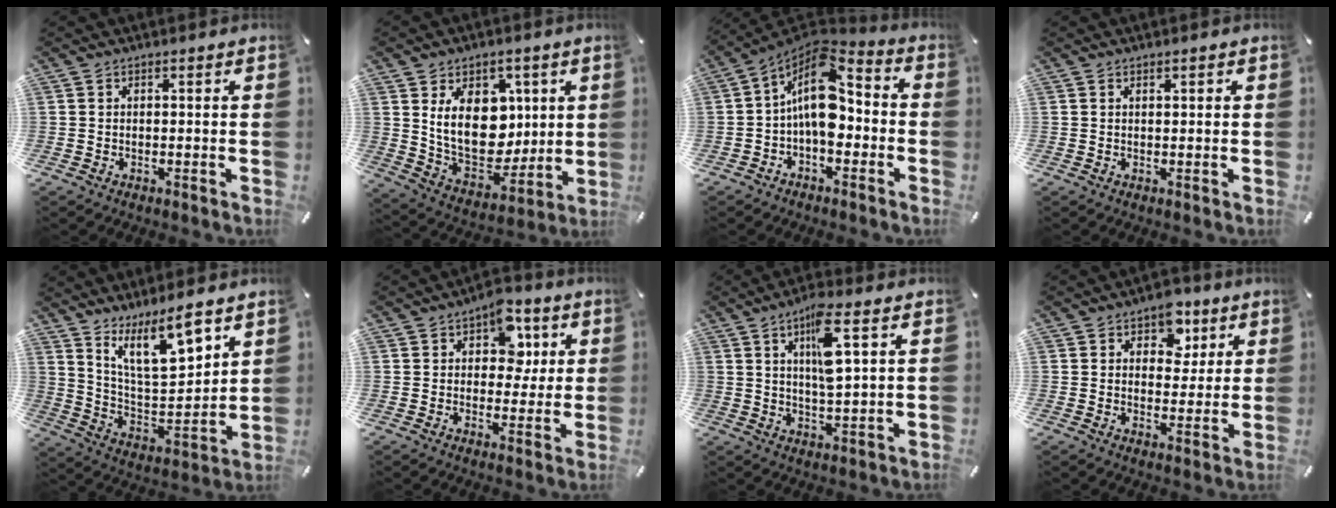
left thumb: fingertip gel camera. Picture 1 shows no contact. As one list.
[{"total": 16.7, "force": [4.0, 12.1, 10.8], "torque": [-0.191, -0.017, 0.079]}, {"total": 14.2, "force": [-0.6, 8.3, 11.5], "torque": [-0.223, -0.012, -0.016]}, {"total": 0.6, "force": [0.3, 0.2, 0.4], "torque": [-0.008, 0.000, 0.006]}, {"total": 13.8, "force": [10.2, 5.0, 7.8], "torque": [-0.132, -0.062, 0.182]}, {"total": 9.2, "force": [2.9, 6.7, 5.7], "torque": [-0.061, -0.004, 0.045]}, {"total": 10.2, "force": [3.9, 2.6, 9.1], "torque": [-0.150, -0.009, 0.058]}, {"total": 8.2, "force": [4.0, 6.2, 3.6], "torque": [-0.027, -0.020, 0.064]}]